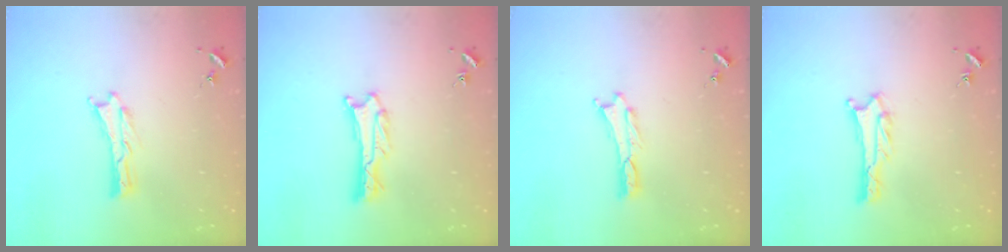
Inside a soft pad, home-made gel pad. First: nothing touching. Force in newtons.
{"total": 1.0, "press": 1.0, "slide": 0.1}
{"total": 0.0}
{"total": 1.9, "press": 1.9, "slide": 0.2}